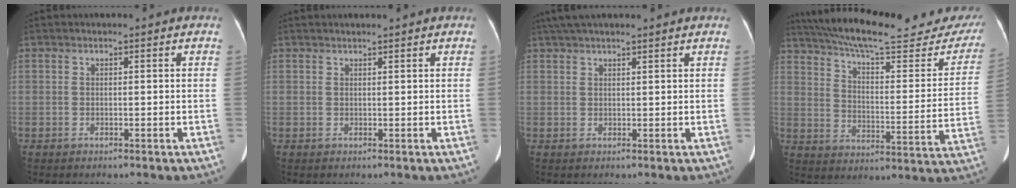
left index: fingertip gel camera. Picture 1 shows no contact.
{"total": 2.0, "force": [1.8, 0.1, 0.9], "torque": [-0.005, 0.019, 0.026]}
{"total": 8.5, "force": [7.3, 0.9, 4.4], "torque": [-0.069, 0.044, 0.107]}
{"total": 29.6, "force": [25.8, 6.1, 13.1], "torque": [-0.212, -0.042, 0.328]}